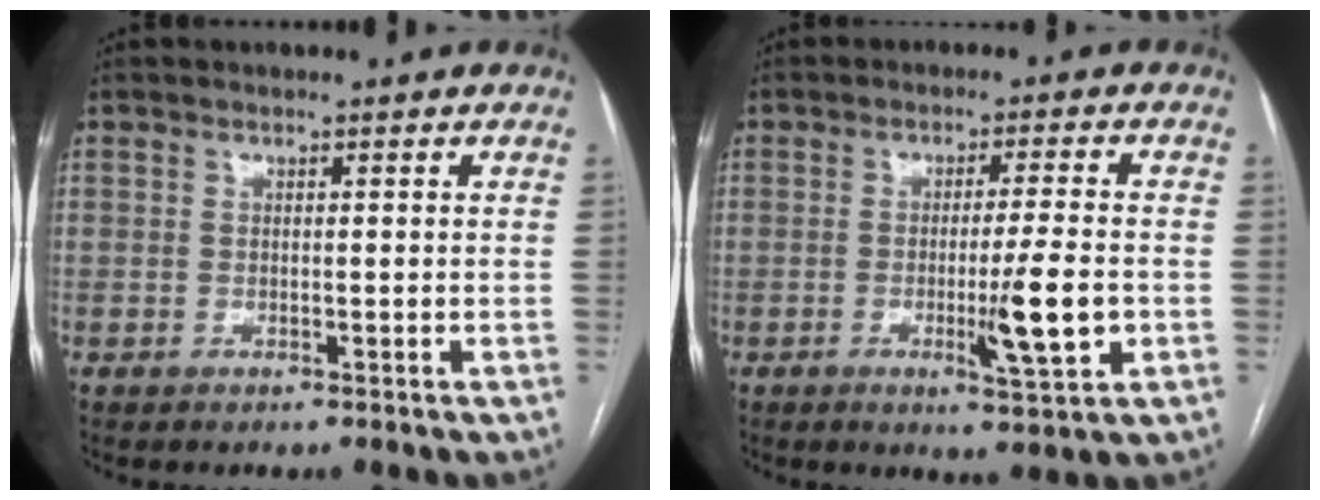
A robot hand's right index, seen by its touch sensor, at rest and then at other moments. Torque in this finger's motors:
{"motor_torque": [0.43, 0.34, 0.12, 0.04]}